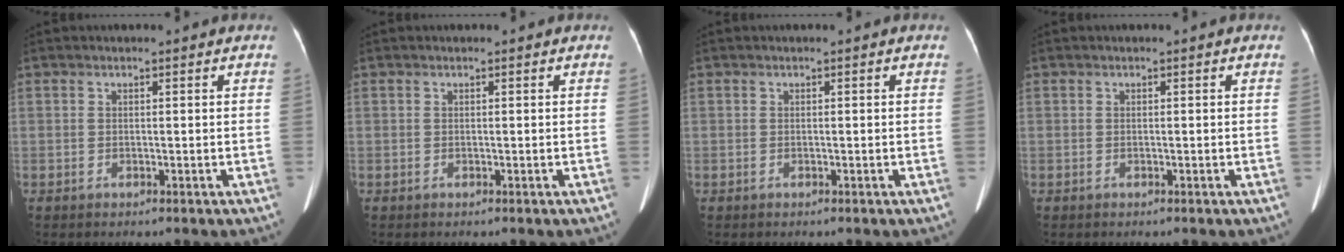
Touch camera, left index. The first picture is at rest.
{"total": 0.0}
{"total": 0.0}
{"total": 0.0}